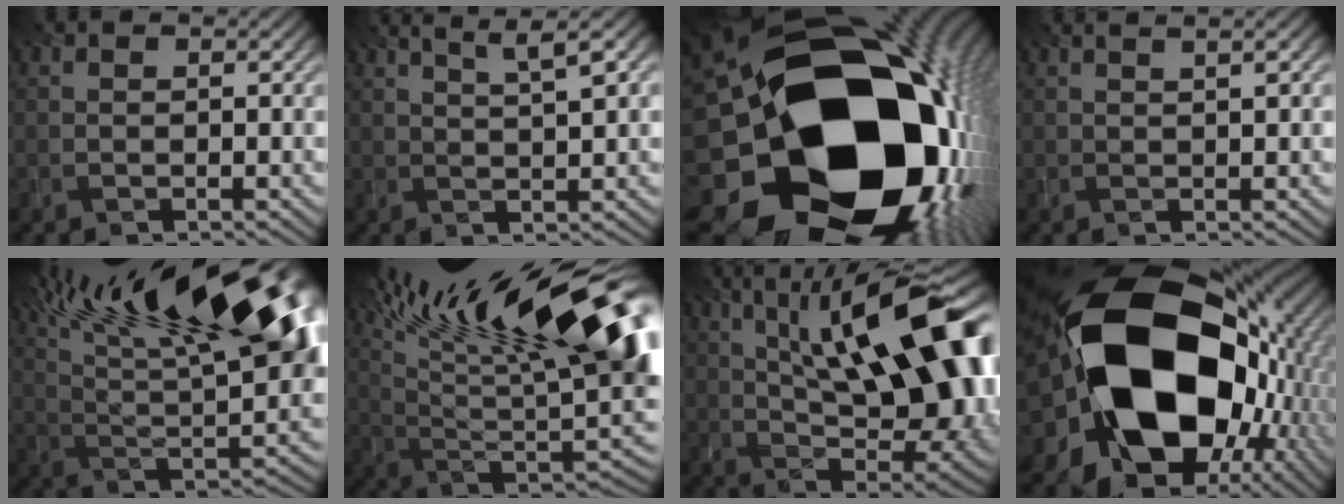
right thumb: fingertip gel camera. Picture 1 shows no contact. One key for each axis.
{"total": 4.4, "fx": 2.6, "fy": 0.0, "fz": 3.5, "tx": -0.068, "ty": 0.015, "tz": 0.054}
{"total": 24.9, "fx": -4.0, "fy": 19.5, "fz": 14.9, "tx": -0.255, "ty": -0.064, "tz": -0.101}
{"total": 1.4, "fx": 1.0, "fy": -0.4, "fz": 0.9, "tx": -0.012, "ty": 0.001, "tz": 0.020}
{"total": 22.1, "fx": 11.3, "fy": 7.9, "fz": 17.3, "tx": -0.256, "ty": 0.055, "tz": 0.176}
{"total": 20.5, "fx": 9.4, "fy": 5.7, "fz": 17.3, "tx": -0.262, "ty": 0.028, "tz": 0.167}
{"total": 19.5, "fx": 5.5, "fy": 7.6, "fz": 17.1, "tx": -0.258, "ty": 0.039, "tz": 0.085}
{"total": 24.3, "fx": -0.8, "fy": 17.9, "fz": 16.4, "tx": -0.347, "ty": -0.056, "tz": 0.003}